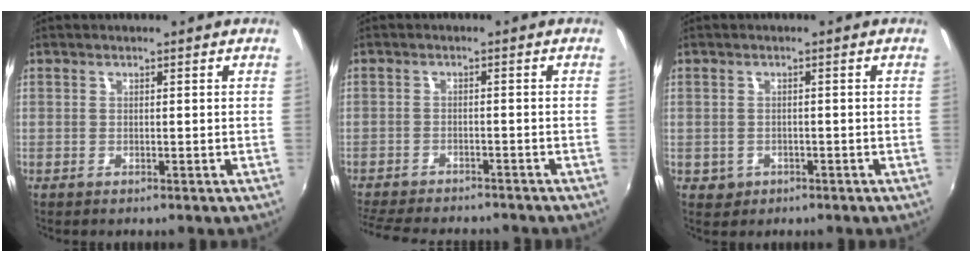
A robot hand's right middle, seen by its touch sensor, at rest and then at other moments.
{"total": 12.3, "force": [-10.9, 3.3, 4.7], "torque": [-0.119, -0.019, -0.168]}
{"total": 2.9, "force": [-1.0, 2.6, 0.9], "torque": [-0.026, -0.001, -0.008]}